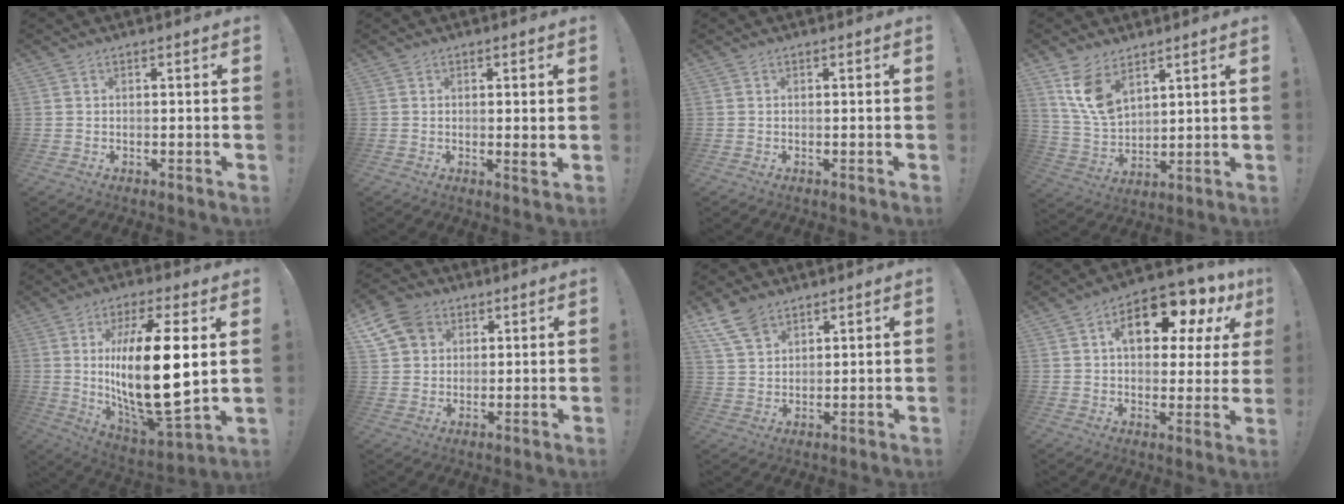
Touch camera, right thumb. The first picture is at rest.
{"total": 1.9, "force": [0.3, 0.2, 1.9], "torque": [-0.024, -0.008, 0.003]}
{"total": 0.0}
{"total": 10.8, "force": [6.8, 5.9, 6.0], "torque": [-0.122, -0.030, 0.134]}
{"total": 24.0, "force": [2.6, 7.9, 22.5], "torque": [-0.411, -0.025, 0.036]}
{"total": 9.8, "force": [4.5, 7.7, 4.1], "torque": [-0.078, -0.018, 0.091]}
{"total": 8.8, "force": [6.1, 4.9, 3.9], "torque": [-0.074, -0.024, 0.123]}
{"total": 15.7, "force": [6.8, 7.9, 11.7], "torque": [-0.171, -0.031, 0.109]}